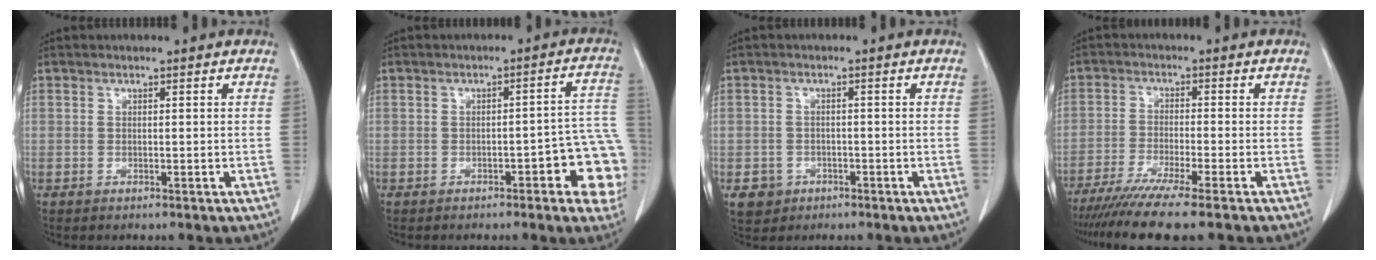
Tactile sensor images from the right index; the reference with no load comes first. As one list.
[{"total": 9.5, "force": [-3.1, 2.5, 8.6], "torque": [-0.077, 0.022, -0.038]}, {"total": 3.5, "force": [-1.5, 3.2, 0.4], "torque": [-0.002, 0.010, -0.019]}, {"total": 11.1, "force": [-9.0, -0.8, 6.4], "torque": [-0.090, -0.030, -0.142]}]